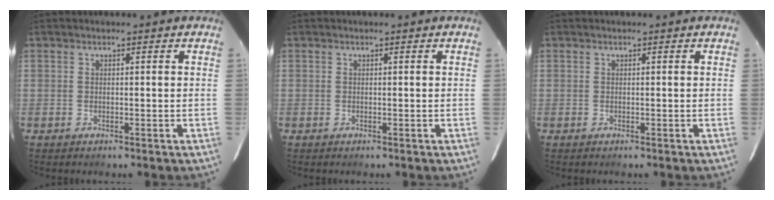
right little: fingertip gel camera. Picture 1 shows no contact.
{"total": 0.0}
{"total": 0.0}